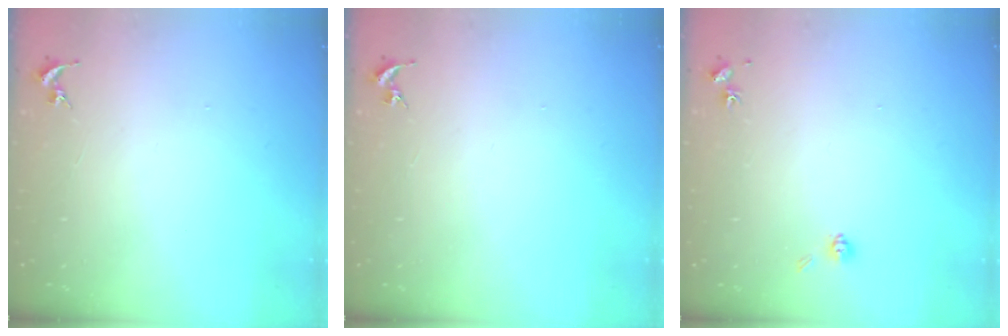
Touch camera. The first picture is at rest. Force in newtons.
{"total": 0.0}
{"total": 4.6, "press": 4.4, "slide": 1.2}